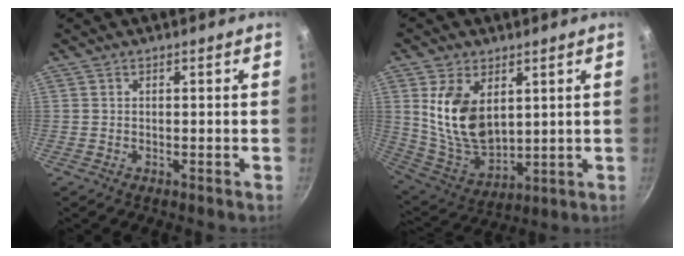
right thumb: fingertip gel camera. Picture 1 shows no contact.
{"total": 14.1, "force": [3.8, 8.7, 10.4], "torque": [-0.178, -0.039, 0.089]}